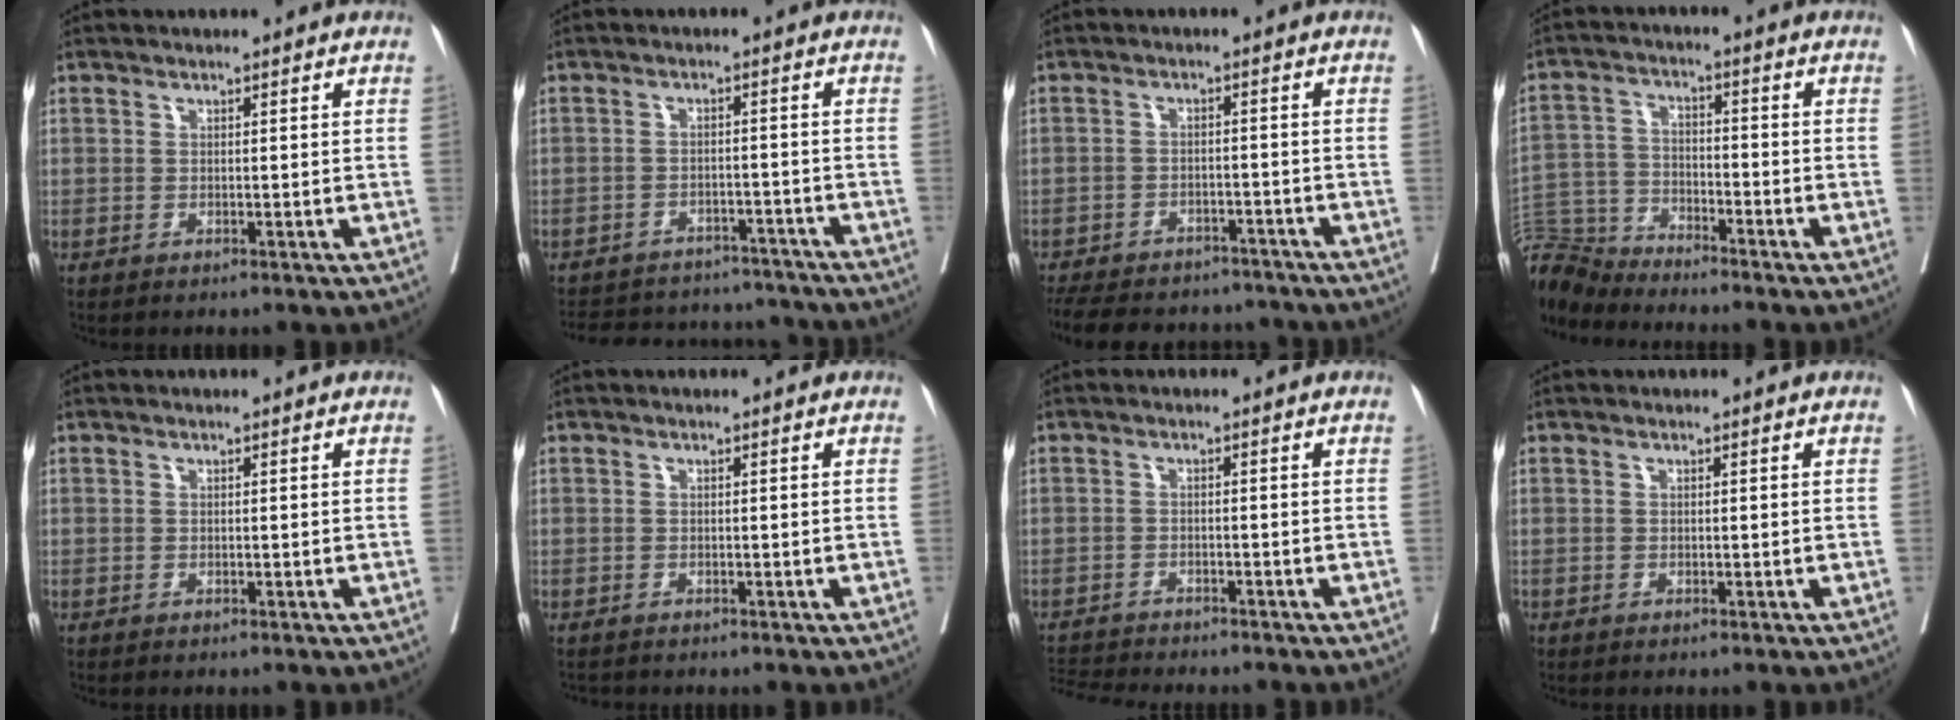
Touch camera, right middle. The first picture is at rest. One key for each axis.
{"total": 15.8, "fx": -14.6, "fy": 4.9, "fz": 3.6, "tx": -0.077, "ty": 0.015, "tz": -0.188}
{"total": 16.3, "fx": -14.3, "fy": 6.1, "fz": 5.2, "tx": -0.128, "ty": -0.002, "tz": -0.189}
{"total": 8.9, "fx": -8.9, "fy": 0.3, "fz": -0.1, "tx": -0.003, "ty": 0.009, "tz": -0.175}
{"total": 0.0}
{"total": 1.1, "fx": -1.1, "fy": 0.3, "fz": 0.2, "tx": -0.008, "ty": -0.003, "tz": -0.018}
{"total": 7.6, "fx": -7.3, "fy": 0.6, "fz": 2.0, "tx": -0.025, "ty": -0.006, "tz": -0.112}
{"total": 0.0}